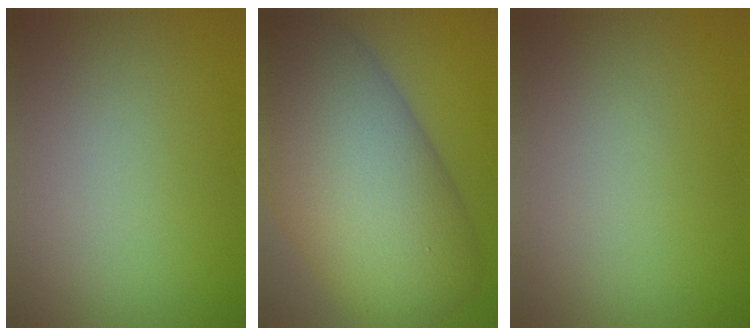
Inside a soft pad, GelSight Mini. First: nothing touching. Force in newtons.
{"total": 15.7, "press": 15.6, "slide": 0.7}
{"total": 0.0}